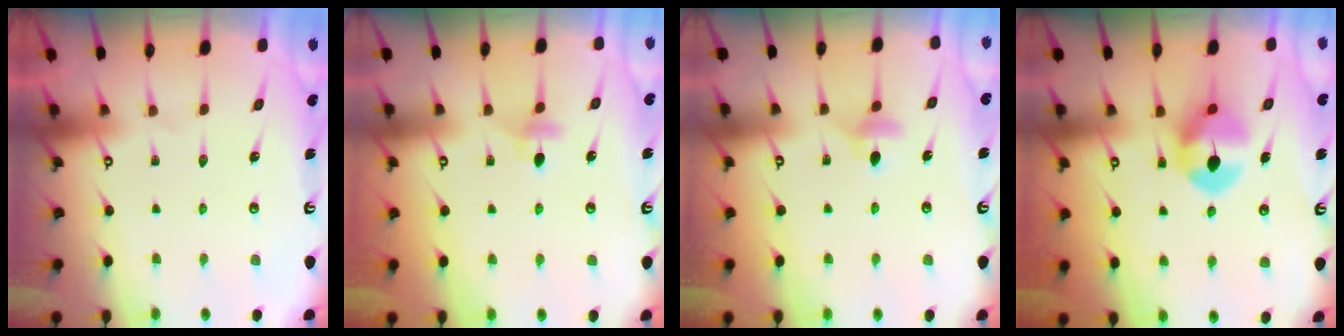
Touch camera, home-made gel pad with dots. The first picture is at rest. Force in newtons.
{"total": 4.0, "press": 3.9, "slide": 0.8}
{"total": 4.4, "press": 4.3, "slide": 0.9}
{"total": 7.4, "press": 7.4, "slide": 0.3}